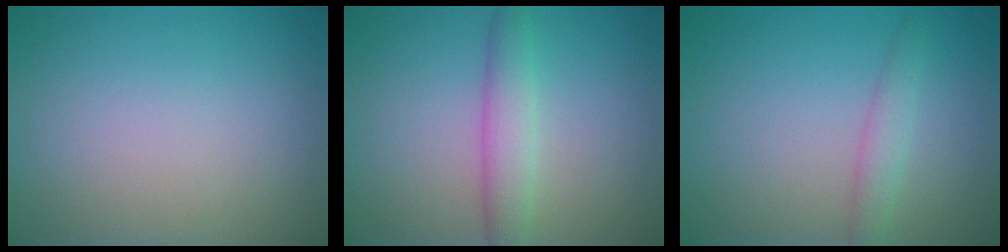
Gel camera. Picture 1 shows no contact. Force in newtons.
{"total": 2.9, "press": 2.9, "slide": 0.1}
{"total": 1.8, "press": 1.7, "slide": 0.2}